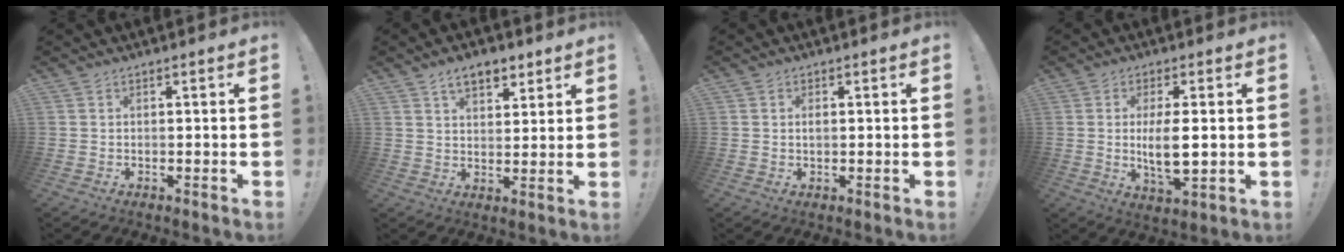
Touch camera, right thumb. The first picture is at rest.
{"total": 7.8, "force": [4.9, 4.5, 4.2], "torque": [-0.061, -0.014, 0.088]}
{"total": 1.0, "force": [0.0, 0.7, 0.7], "torque": [-0.014, 0.003, -0.001]}
{"total": 8.8, "force": [0.1, 3.2, 8.2], "torque": [-0.144, -0.019, -0.004]}